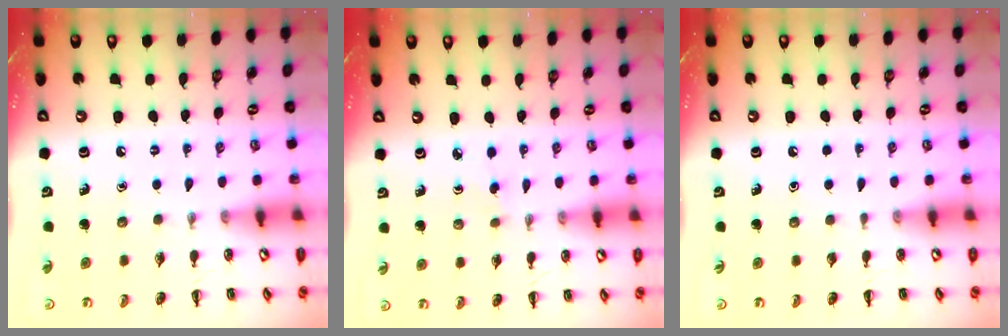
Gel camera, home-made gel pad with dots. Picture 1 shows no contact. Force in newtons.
{"total": 2.3, "press": 2.1, "slide": 0.9}
{"total": 0.0}